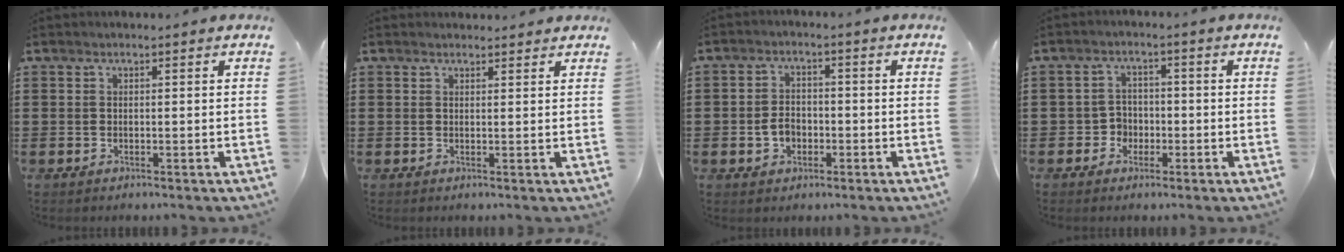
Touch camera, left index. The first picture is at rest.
{"total": 1.3, "force": [1.2, 0.3, 0.1], "torque": [-0.005, 0.002, 0.025]}
{"total": 3.5, "force": [-1.1, 2.6, 2.1], "torque": [-0.051, 0.002, -0.024]}
{"total": 3.1, "force": [-1.4, 2.6, 0.7], "torque": [-0.024, 0.005, -0.032]}